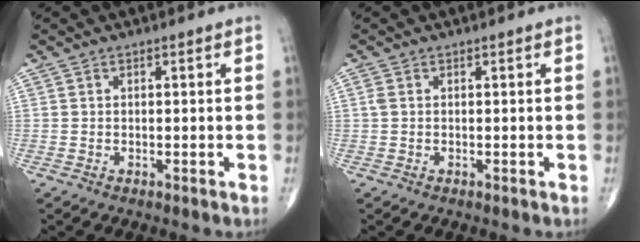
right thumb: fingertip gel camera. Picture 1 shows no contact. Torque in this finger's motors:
{"motor_torque": [0.47, 0.31, 0.21, 0.03, -0.03]}